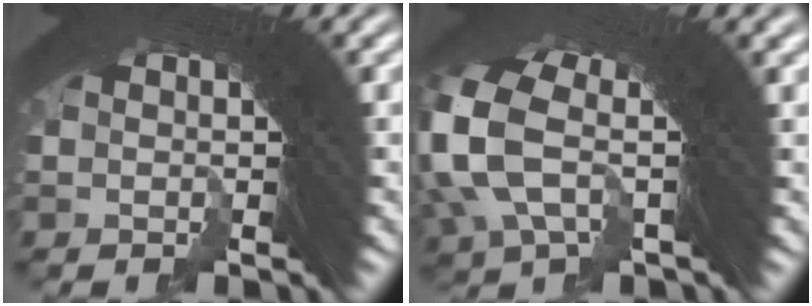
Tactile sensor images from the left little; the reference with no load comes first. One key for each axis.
{"total": 6.1, "fx": 1.0, "fy": 3.0, "fz": 5.2, "tx": -0.139, "ty": -0.015, "tz": 0.022}